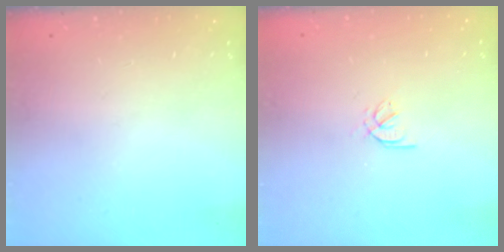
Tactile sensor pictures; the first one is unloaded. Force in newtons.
{"total": 2.0, "press": 1.9, "slide": 0.6}